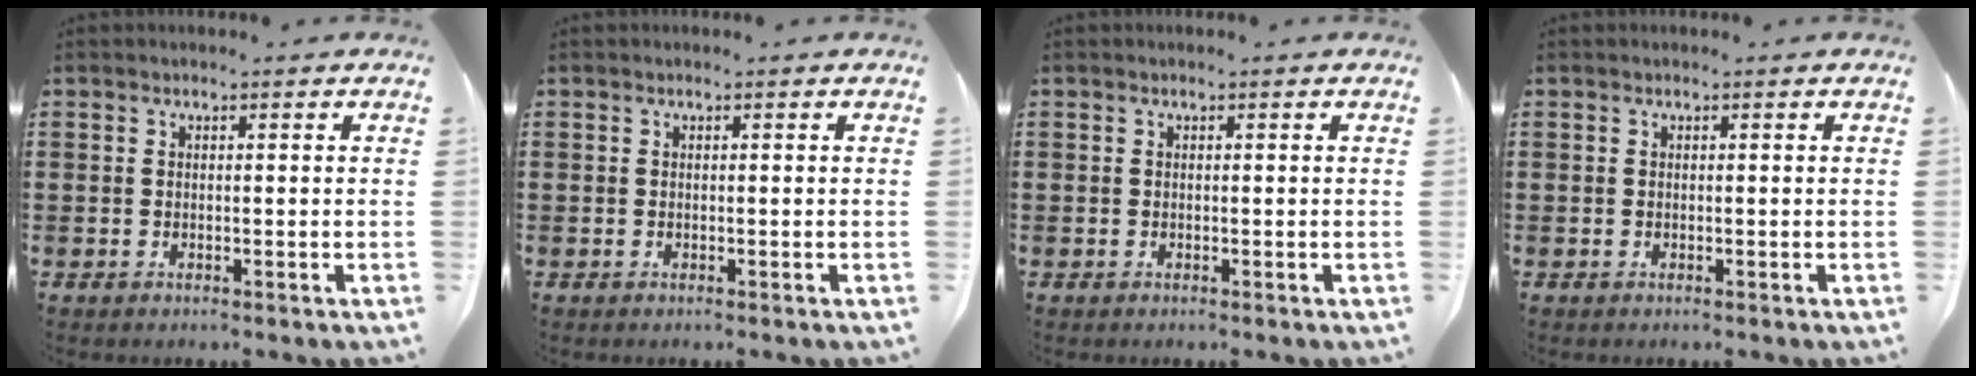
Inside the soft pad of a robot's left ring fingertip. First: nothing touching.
{"total": 0.0}
{"total": 0.0}
{"total": 0.0}